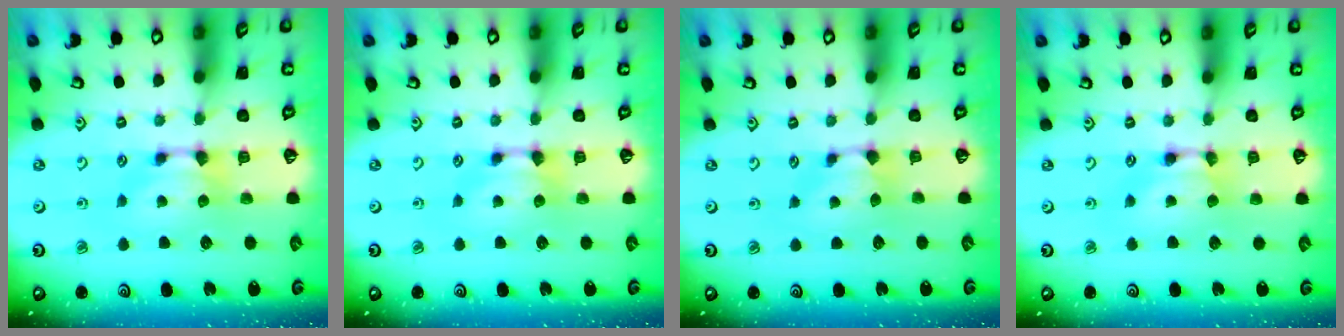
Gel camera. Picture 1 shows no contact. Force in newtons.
{"total": 0.0}
{"total": 0.9, "press": 0.6, "slide": 0.6}
{"total": 1.7, "press": 1.7, "slide": 0.1}